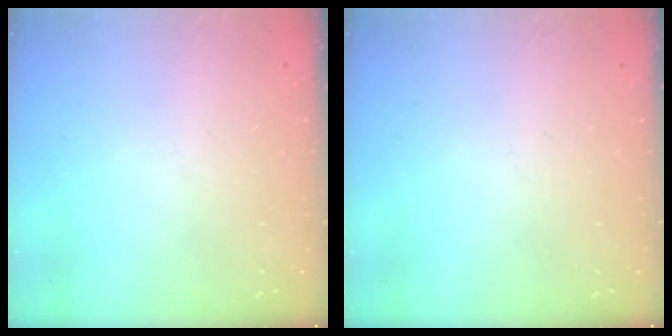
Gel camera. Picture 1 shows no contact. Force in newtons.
{"total": 0.0}